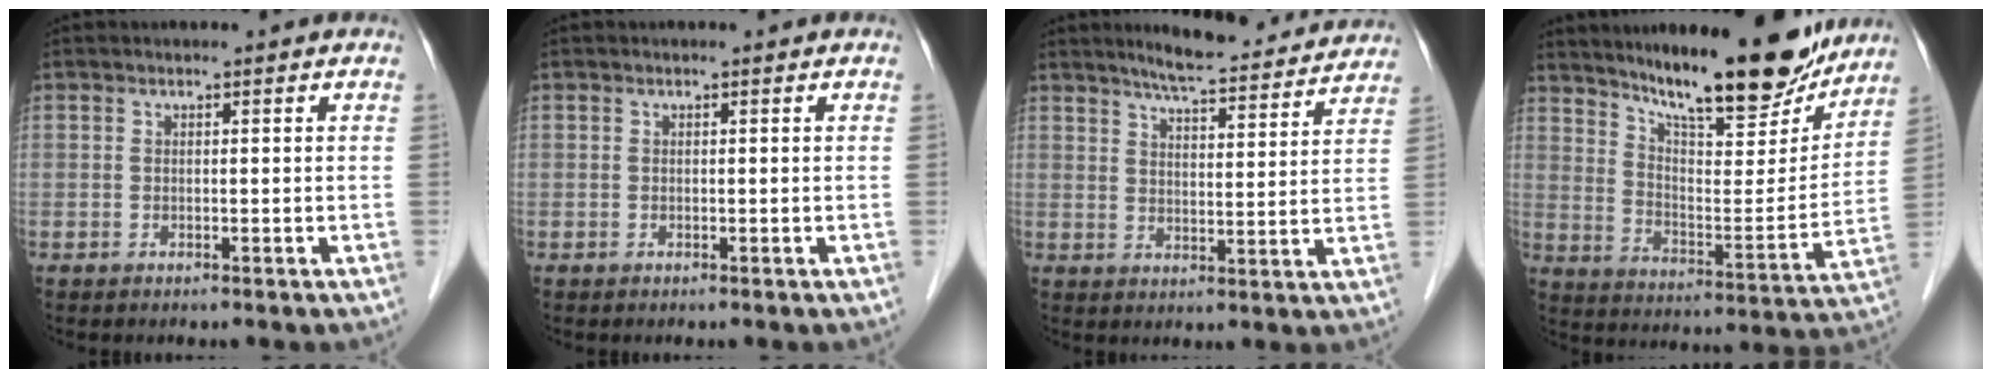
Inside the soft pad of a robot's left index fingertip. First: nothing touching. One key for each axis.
{"total": 0.0}
{"total": 14.2, "fx": 13.0, "fy": 1.9, "fz": 5.3, "tx": -0.070, "ty": -0.002, "tz": 0.165}
{"total": 20.0, "fx": 16.6, "fy": 3.1, "fz": 10.8, "tx": -0.166, "ty": -0.025, "tz": 0.254}